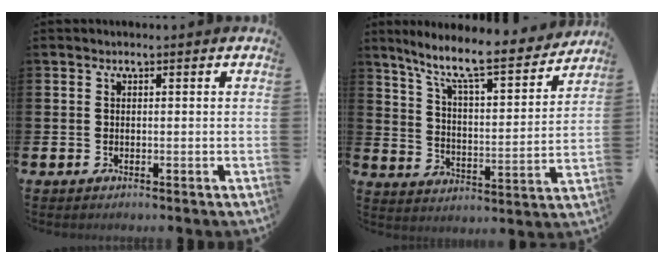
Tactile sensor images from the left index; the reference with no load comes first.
{"total": 9.7, "force": [8.2, 1.4, 4.9], "torque": [-0.126, -0.053, 0.135]}